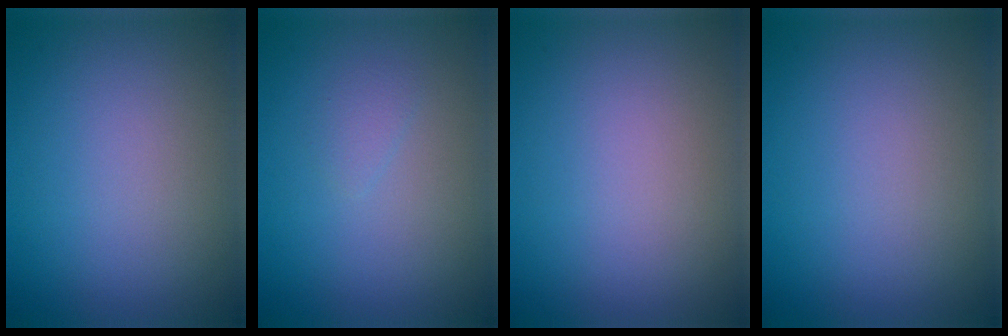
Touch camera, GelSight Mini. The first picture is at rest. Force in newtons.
{"total": 0.8, "press": 0.8, "slide": 0.0}
{"total": 0.0}
{"total": 0.0}